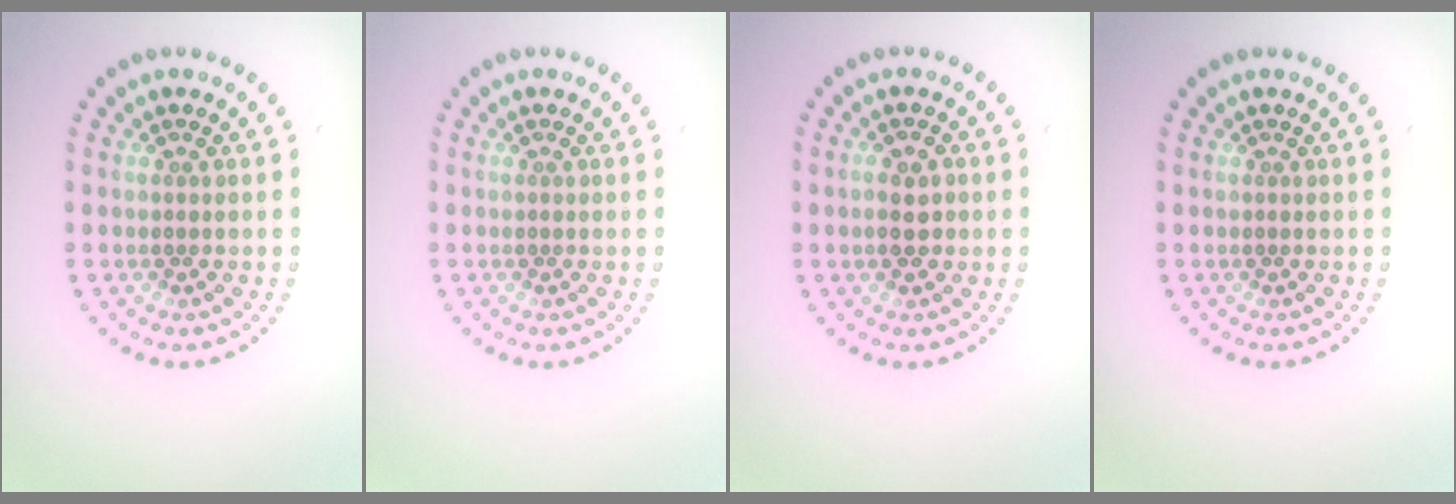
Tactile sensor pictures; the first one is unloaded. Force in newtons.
{"total": 0.0}
{"total": 2.1, "press": 2.1, "slide": 0.3}
{"total": 0.0}